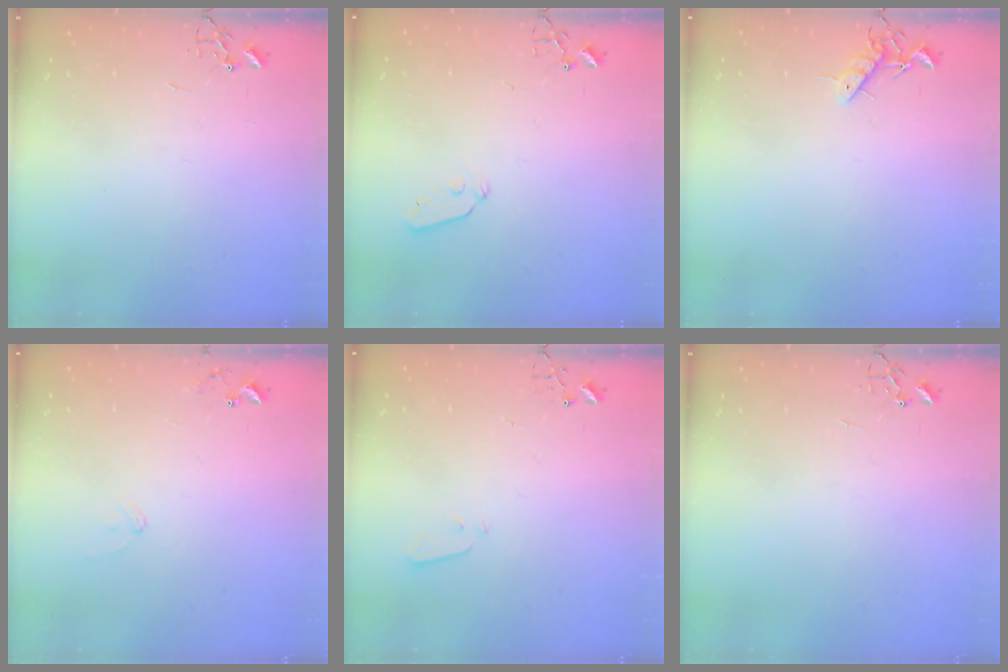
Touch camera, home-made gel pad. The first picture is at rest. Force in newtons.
{"total": 3.3, "press": 3.3, "slide": 0.4}
{"total": 7.4, "press": 7.4, "slide": 0.9}
{"total": 7.8, "press": 7.7, "slide": 0.5}
{"total": 2.1, "press": 2.1, "slide": 0.3}
{"total": 0.0}